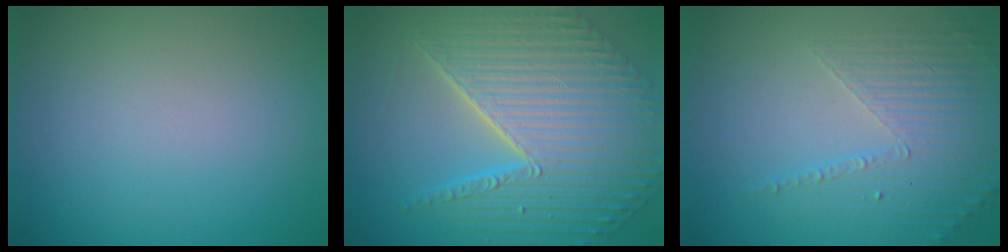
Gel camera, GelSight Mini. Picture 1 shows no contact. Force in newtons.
{"total": 10.1, "press": 7.3, "slide": 6.9}
{"total": 5.2, "press": 3.2, "slide": 4.1}